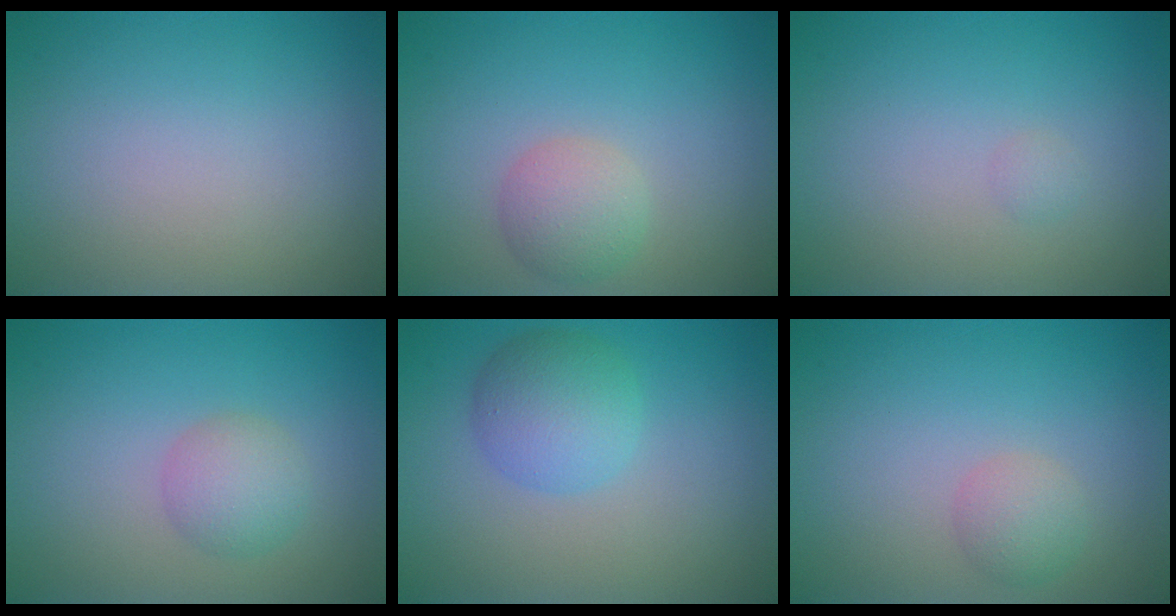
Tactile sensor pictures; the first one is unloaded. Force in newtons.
{"total": 2.7, "press": 2.6, "slide": 0.2}
{"total": 0.5, "press": 0.5, "slide": 0.0}
{"total": 2.5, "press": 2.5, "slide": 0.1}
{"total": 3.9, "press": 3.9, "slide": 0.1}
{"total": 1.9, "press": 1.9, "slide": 0.1}